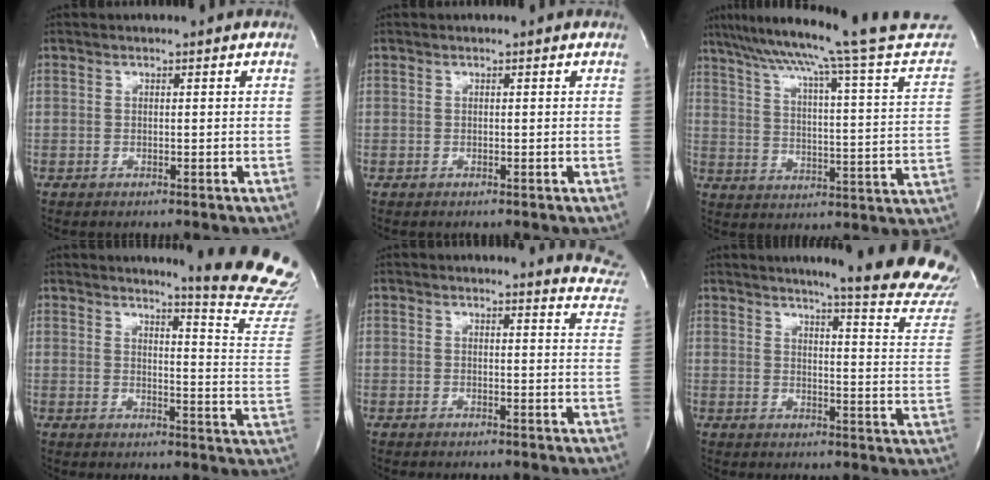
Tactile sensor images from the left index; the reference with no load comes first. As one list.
[{"total": 0.0}, {"total": 28.2, "force": [24.7, -1.1, 13.4], "torque": [-0.221, -0.060, 0.321]}, {"total": 16.1, "force": [15.3, -1.1, 5.1], "torque": [-0.064, -0.149, 0.158]}, {"total": 8.5, "force": [8.5, 0.7, 0.5], "torque": [0.021, -0.074, 0.054]}, {"total": 20.8, "force": [18.9, 0.2, 8.7], "torque": [-0.107, -0.114, 0.206]}]